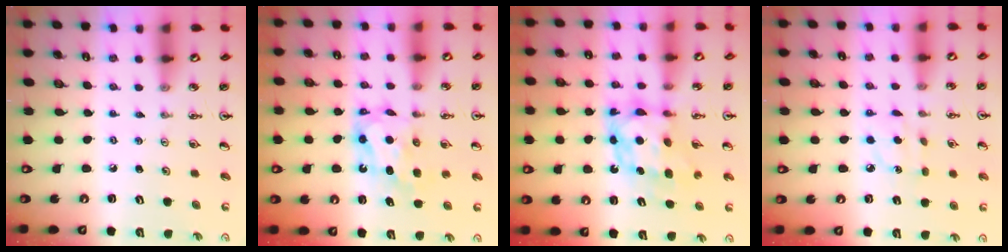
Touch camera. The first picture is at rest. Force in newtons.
{"total": 7.2, "press": 7.1, "slide": 0.6}
{"total": 7.5, "press": 7.4, "slide": 0.6}
{"total": 6.4, "press": 6.4, "slide": 0.5}